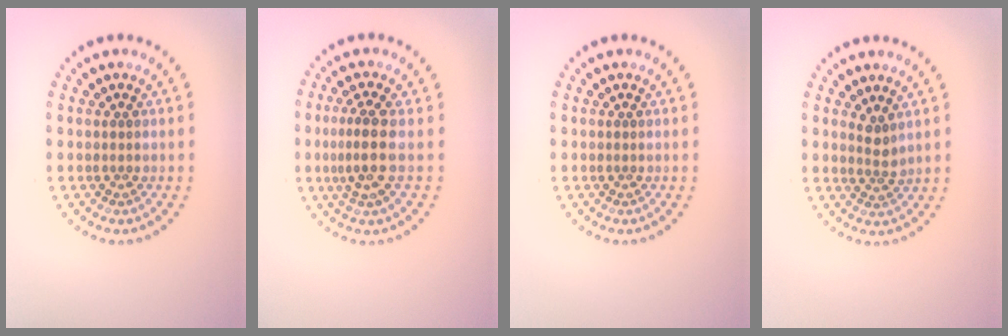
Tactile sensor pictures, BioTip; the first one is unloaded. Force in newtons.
{"total": 2.9, "press": 2.5, "slide": 1.5}
{"total": 0.0}
{"total": 1.6, "press": 1.1, "slide": 1.1}